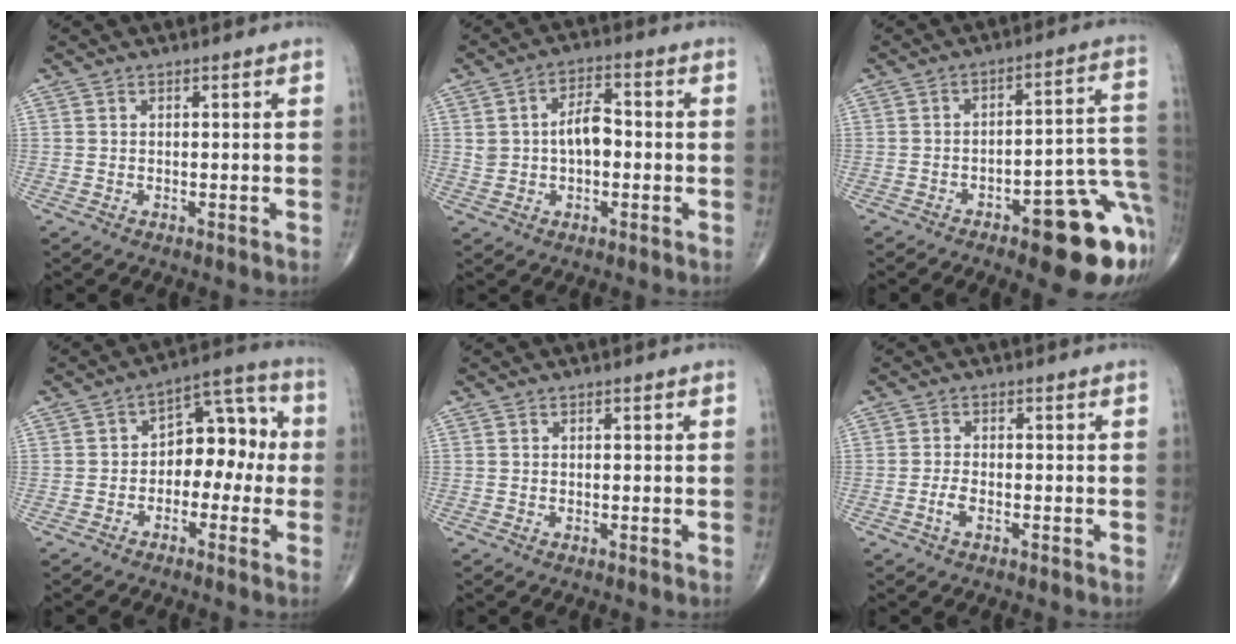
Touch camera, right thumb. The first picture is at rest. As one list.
[{"total": 7.5, "force": [0.0, 4.6, 5.9], "torque": [-0.093, 0.020, -0.002]}, {"total": 17.1, "force": [-7.6, 5.6, 14.2], "torque": [-0.104, 0.060, -0.091]}, {"total": 10.0, "force": [-1.0, 6.5, 7.6], "torque": [-0.063, 0.045, -0.030]}, {"total": 0.0}, {"total": 2.1, "force": [-1.1, 0.8, 1.6], "torque": [-0.037, 0.008, -0.023]}]